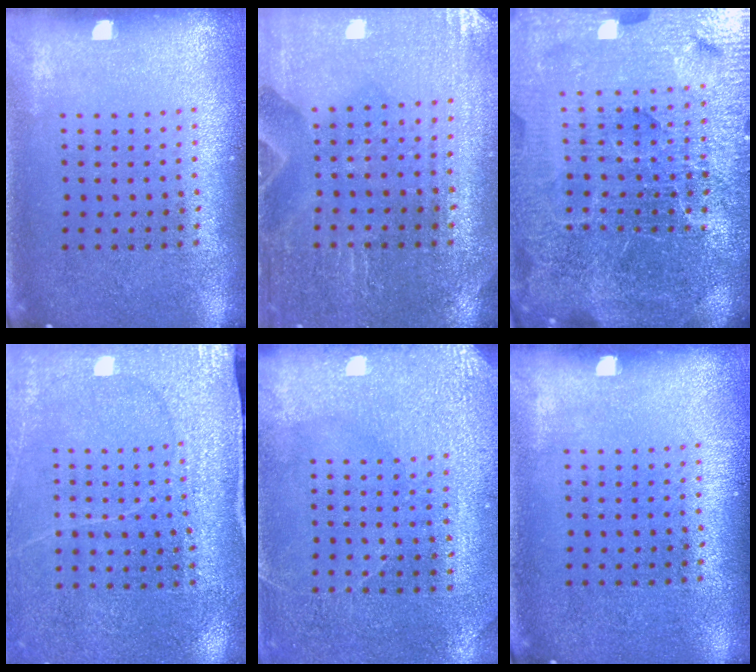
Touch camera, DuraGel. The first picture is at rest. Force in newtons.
{"total": 0.6, "press": 0.6, "slide": 0.0}
{"total": 7.1, "press": 6.2, "slide": 3.5}
{"total": 3.0, "press": 3.0, "slide": 0.1}
{"total": 2.9, "press": 2.7, "slide": 1.0}
{"total": 0.0}